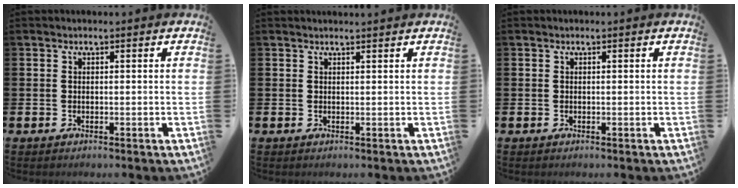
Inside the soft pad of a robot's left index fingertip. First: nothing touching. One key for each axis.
{"total": 0.7, "fx": 0.7, "fy": -0.1, "fz": 0.0, "tx": 0.014, "ty": -0.006, "tz": 0.010}
{"total": 0.0}